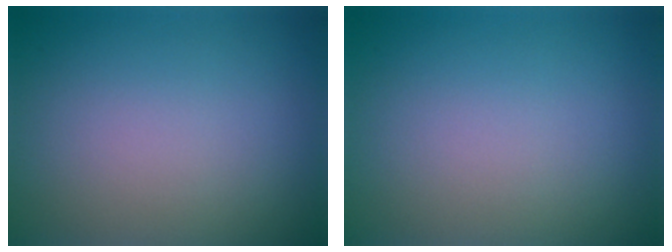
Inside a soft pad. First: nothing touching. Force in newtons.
{"total": 0.0}